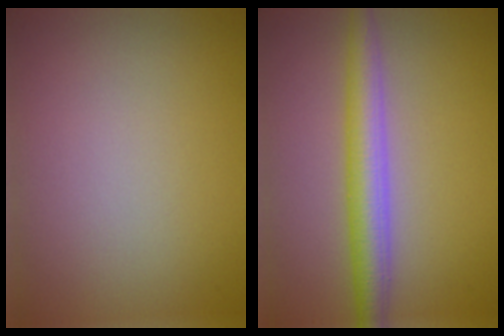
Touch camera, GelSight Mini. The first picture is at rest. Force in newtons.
{"total": 4.3, "press": 4.3, "slide": 0.1}